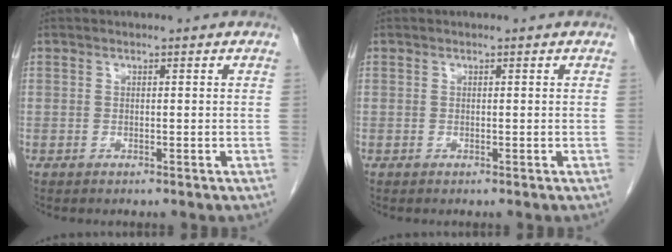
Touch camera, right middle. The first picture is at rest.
{"total": 0.0}